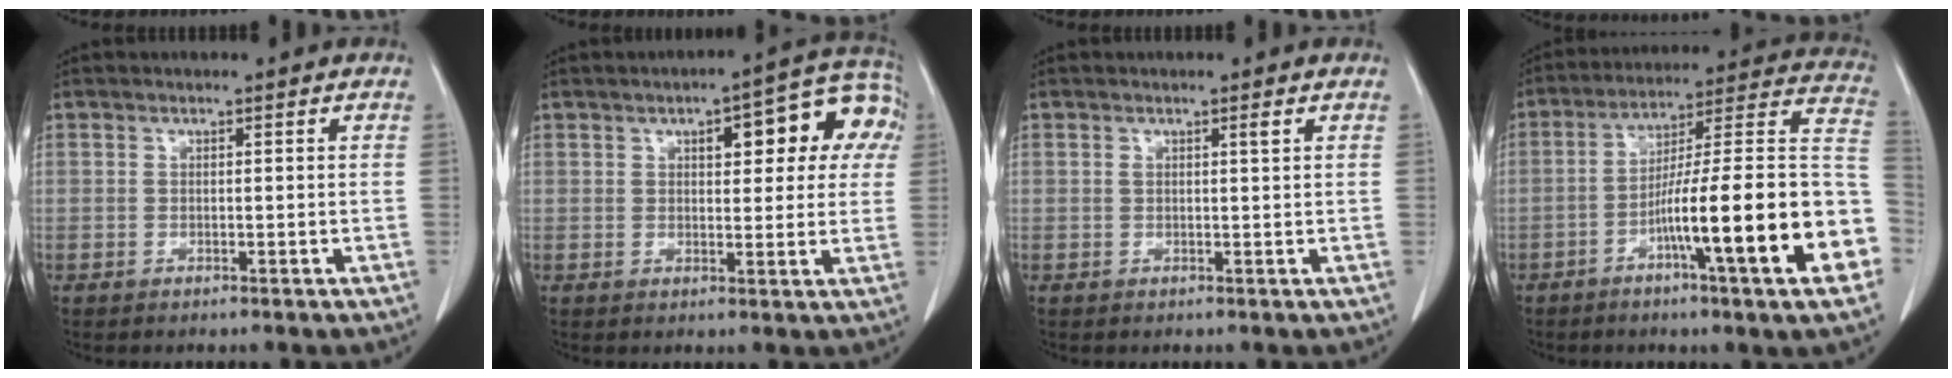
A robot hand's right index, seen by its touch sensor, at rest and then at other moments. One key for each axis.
{"total": 12.0, "fx": 4.0, "fy": 4.2, "fz": 10.5, "tx": -0.117, "ty": 0.035, "tz": 0.043}
{"total": 1.1, "fx": 0.5, "fy": 0.0, "fz": 0.9, "tx": -0.017, "ty": 0.002, "tz": 0.009}
{"total": 22.6, "fx": -7.3, "fy": 0.9, "fz": 21.4, "tx": -0.240, "ty": 0.015, "tz": -0.110}